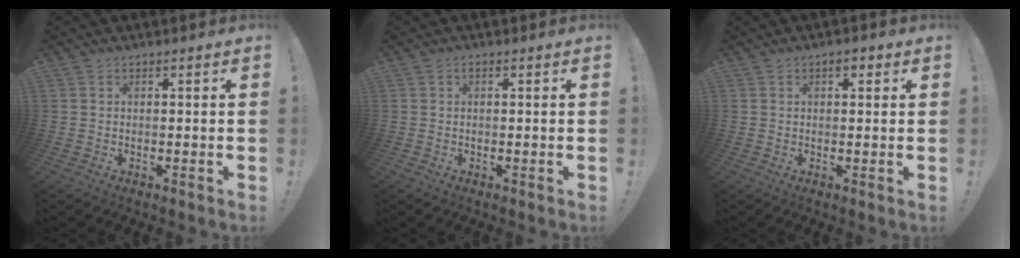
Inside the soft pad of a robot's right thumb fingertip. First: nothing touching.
{"total": 0.6, "force": [0.0, 0.3, 0.4], "torque": [-0.011, 0.002, -0.001]}
{"total": 2.4, "force": [1.0, 1.3, 1.7], "torque": [-0.022, 0.000, 0.015]}